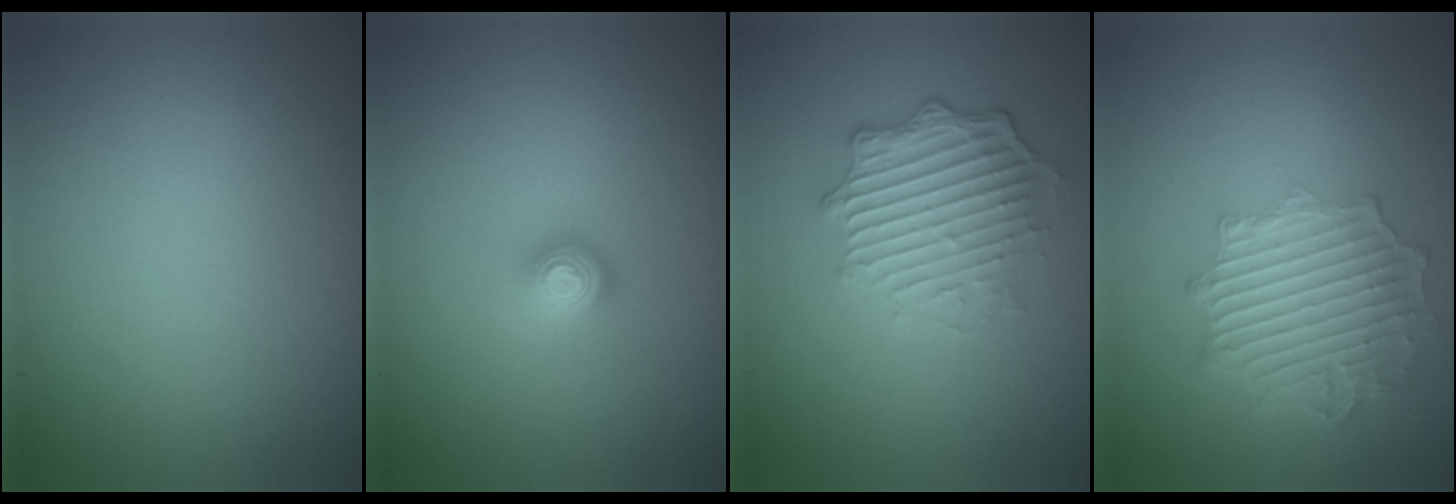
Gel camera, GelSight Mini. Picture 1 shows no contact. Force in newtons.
{"total": 2.0, "press": 1.4, "slide": 1.4}
{"total": 5.0, "press": 3.6, "slide": 3.5}
{"total": 6.1, "press": 4.6, "slide": 4.0}